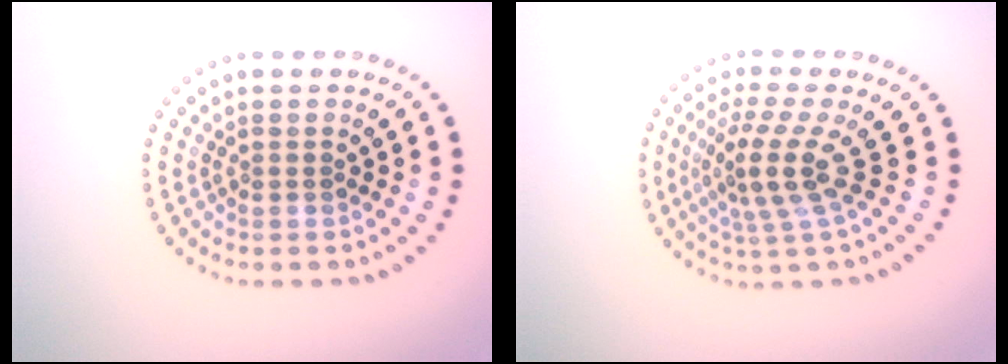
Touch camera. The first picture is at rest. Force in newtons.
{"total": 3.9, "press": 2.7, "slide": 2.8}